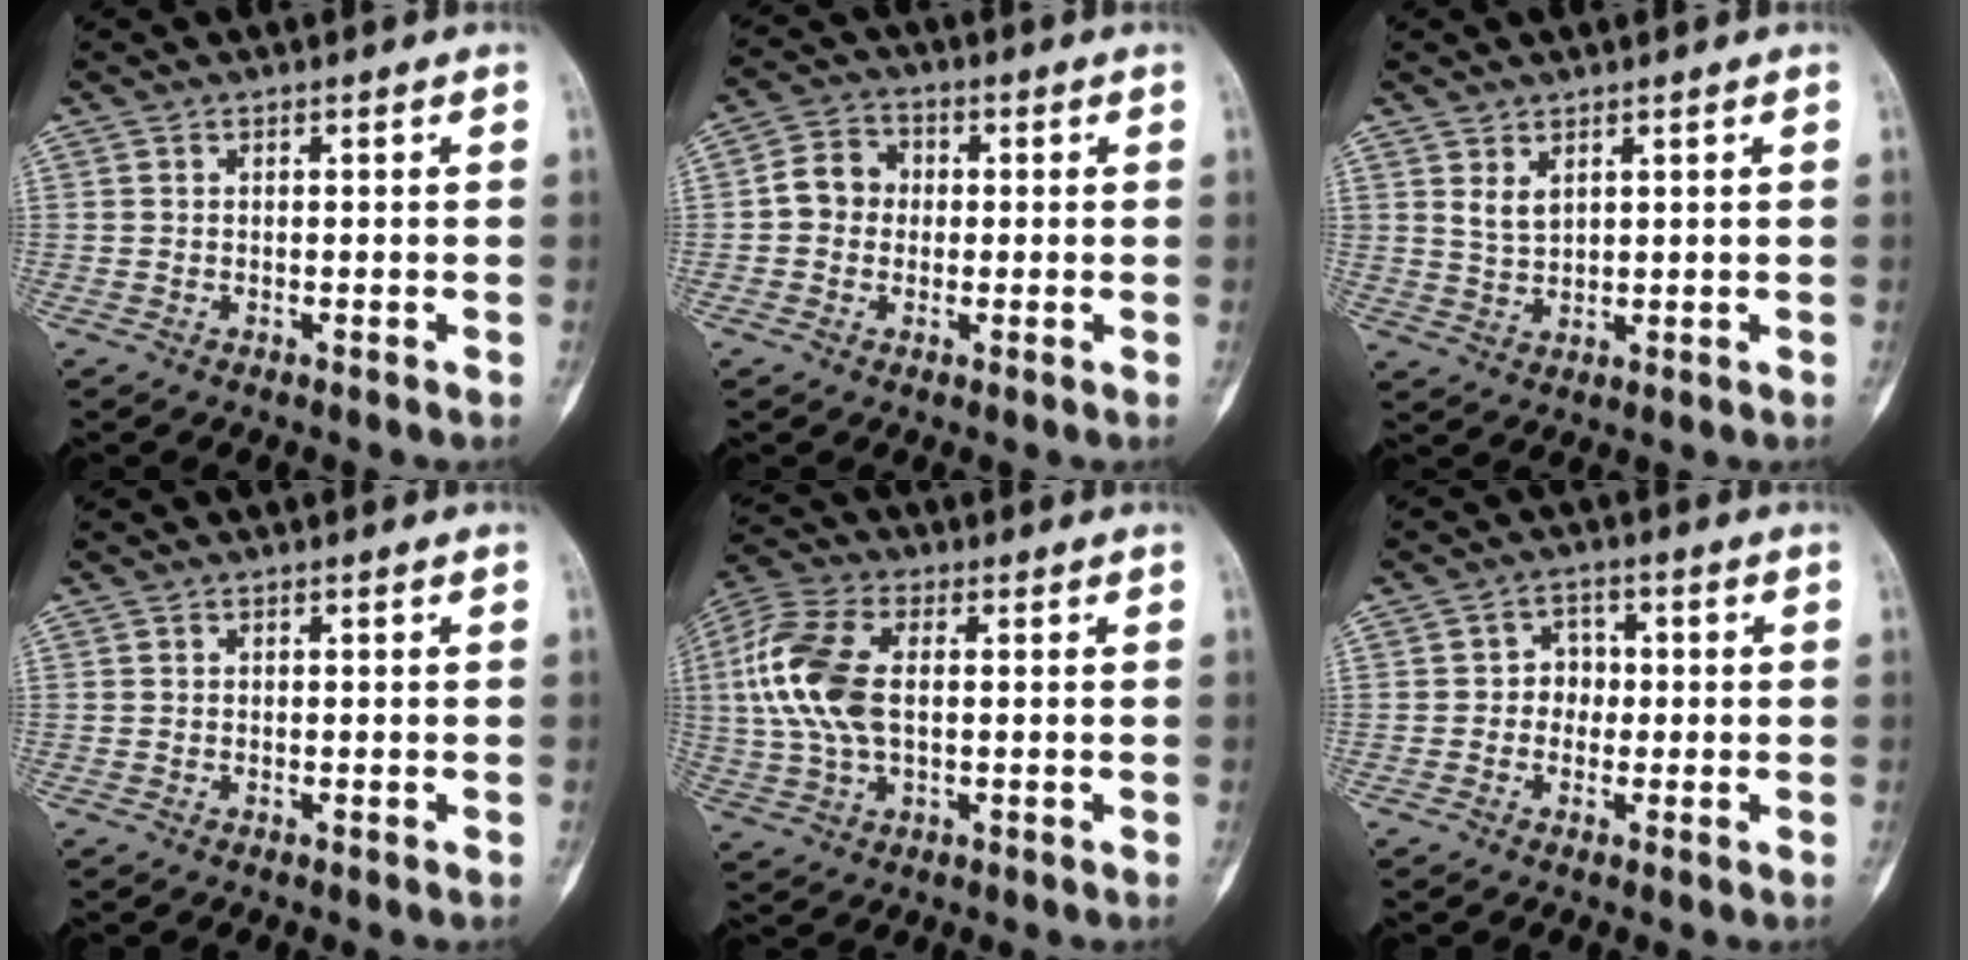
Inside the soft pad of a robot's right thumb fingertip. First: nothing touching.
{"total": 5.9, "force": [-0.1, 5.2, 2.7], "torque": [-0.028, 0.016, -0.014]}
{"total": 3.2, "force": [1.8, 1.7, 2.0], "torque": [-0.033, -0.015, 0.042]}
{"total": 0.0}
{"total": 13.7, "force": [1.2, 7.7, 11.3], "torque": [-0.255, 0.014, 0.021]}
{"total": 3.9, "force": [-0.3, 3.4, 1.7], "torque": [0.008, 0.012, -0.016]}